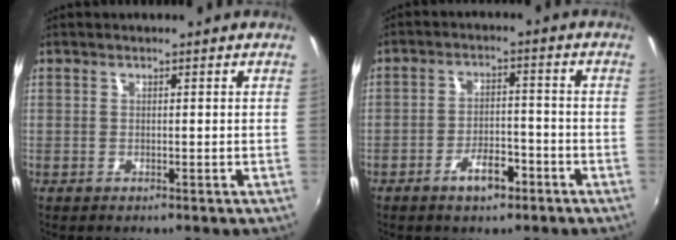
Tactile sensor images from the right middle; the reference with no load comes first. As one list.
[{"total": 5.7, "force": [-3.6, 2.5, 3.5], "torque": [-0.068, 0.006, -0.052]}]